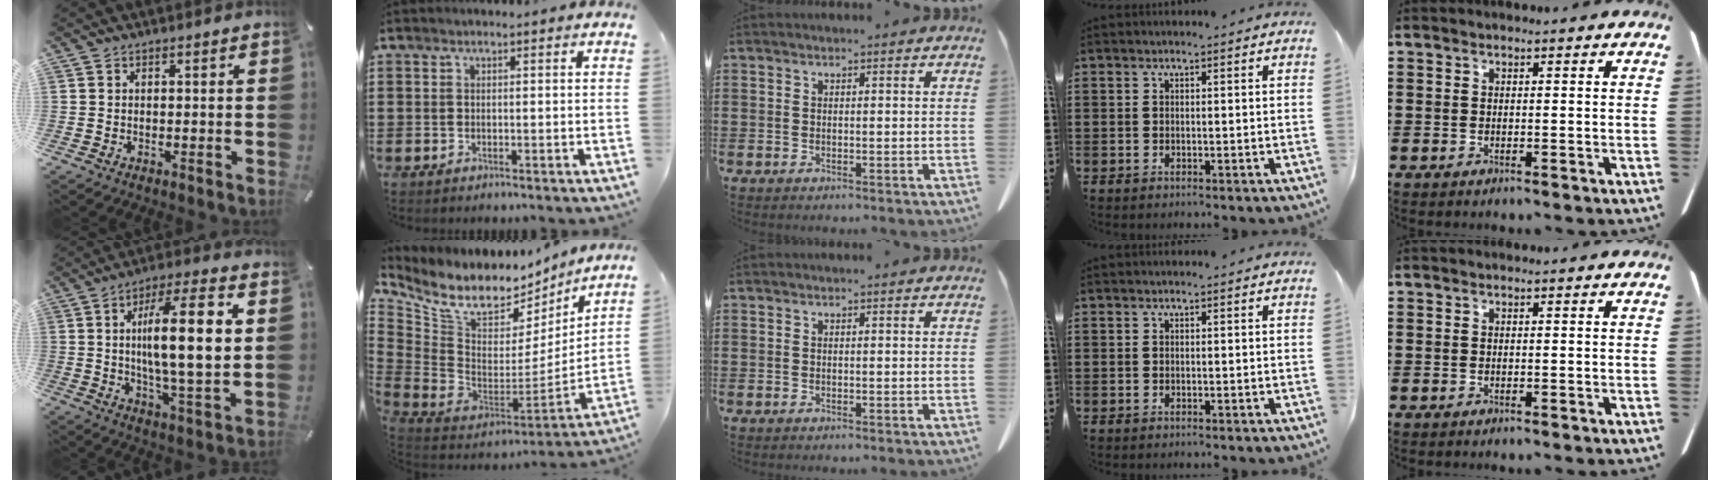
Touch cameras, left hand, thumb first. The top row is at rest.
{"thumb": {"total": 17.1, "force": [3.2, 4.1, 16.3], "torque": [-0.280, -0.005, 0.040]}, "index": {"total": 9.1, "force": [6.3, 4.7, 4.5], "torque": [-0.131, -0.051, 0.112]}}